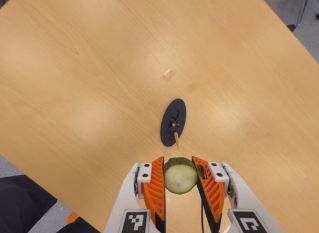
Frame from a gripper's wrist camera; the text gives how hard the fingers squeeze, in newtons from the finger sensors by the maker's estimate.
{"total": 11.0, "left": 9.7, "right": 12.2}